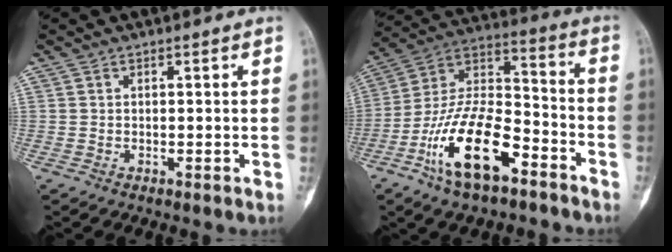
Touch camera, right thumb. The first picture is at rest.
{"total": 20.7, "force": [-10.6, 9.1, 15.2], "torque": [-0.274, 0.074, -0.195]}